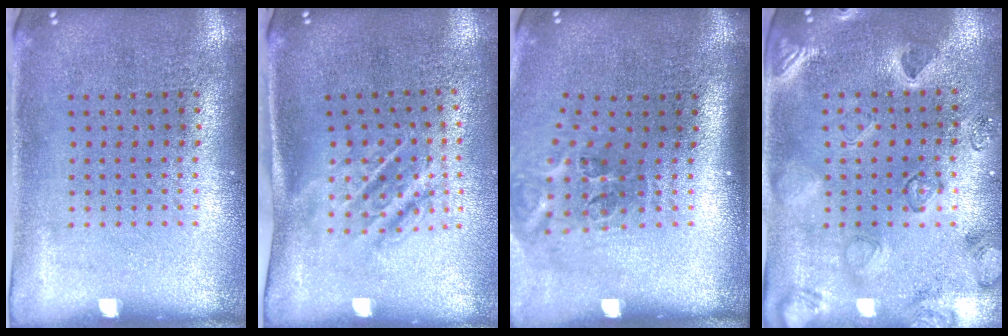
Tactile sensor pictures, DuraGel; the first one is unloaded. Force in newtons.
{"total": 1.7, "press": 1.1, "slide": 1.2}
{"total": 2.2, "press": 1.3, "slide": 1.7}
{"total": 2.3, "press": 2.1, "slide": 1.0}